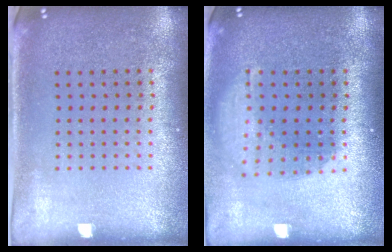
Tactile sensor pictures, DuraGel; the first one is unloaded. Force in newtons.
{"total": 1.6, "press": 1.2, "slide": 1.0}